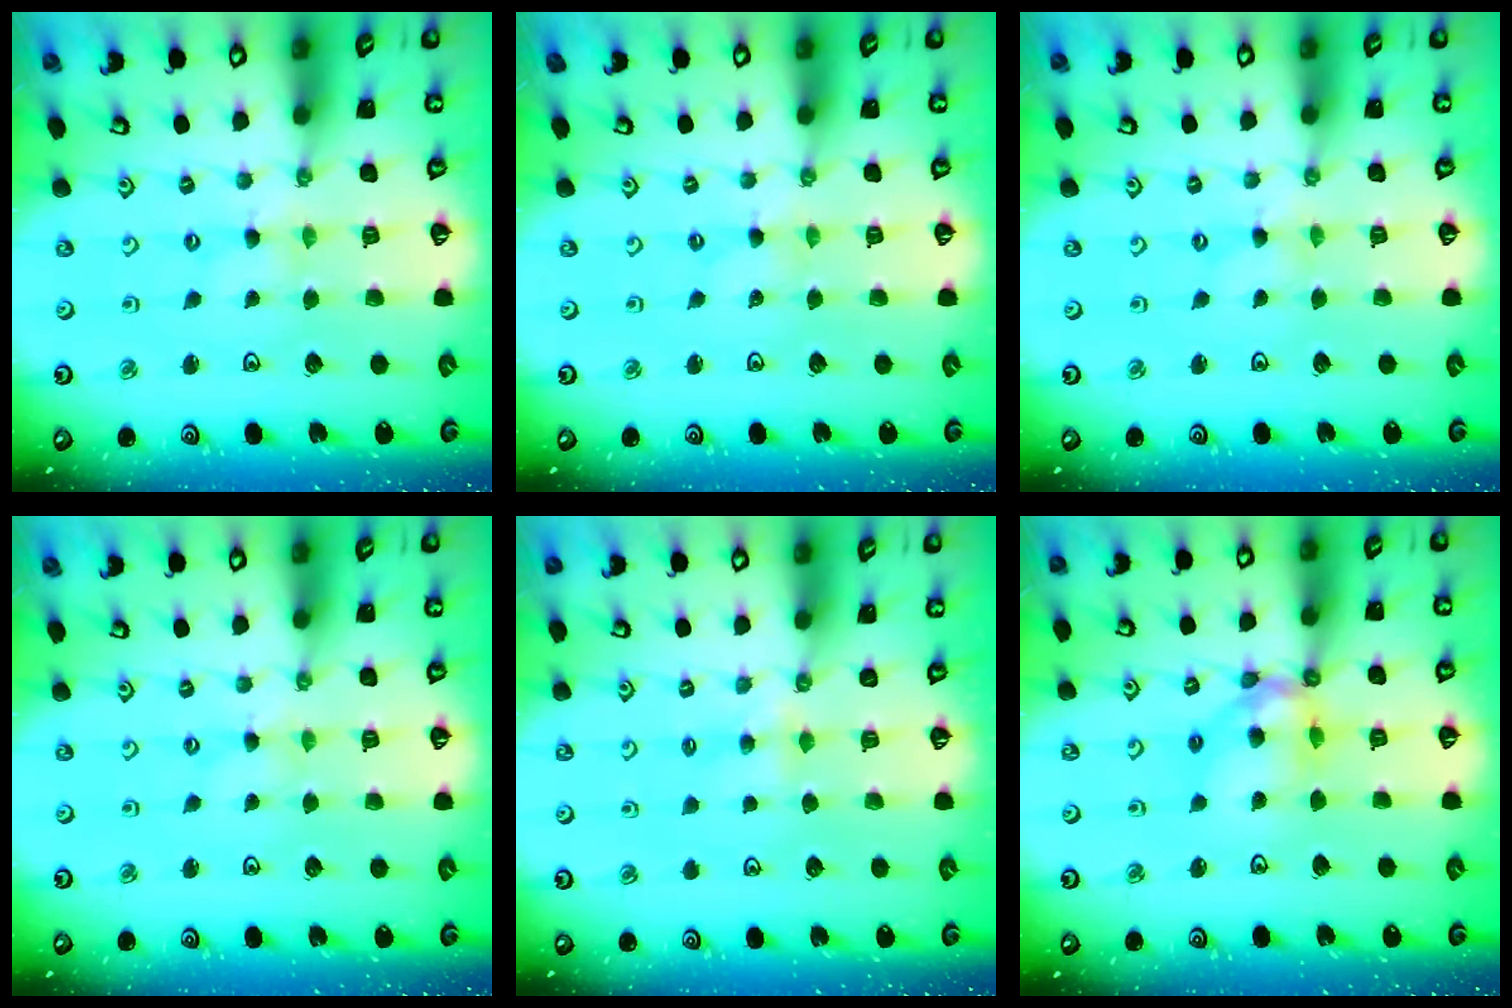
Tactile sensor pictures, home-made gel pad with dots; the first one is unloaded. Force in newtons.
{"total": 0.0}
{"total": 0.0}
{"total": 0.0}
{"total": 3.3, "press": 3.3, "slide": 0.4}
{"total": 11.7, "press": 11.6, "slide": 1.2}